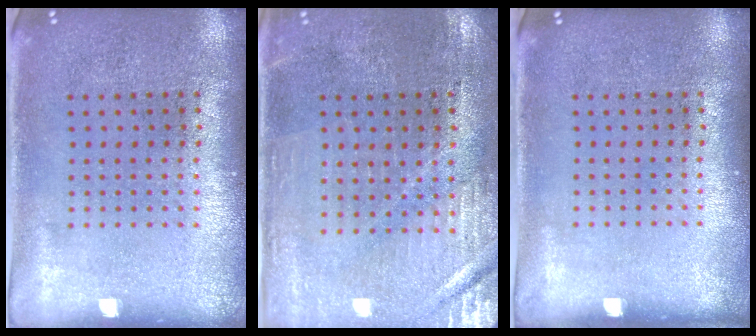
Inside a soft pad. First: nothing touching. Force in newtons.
{"total": 0.7, "press": 0.6, "slide": 0.2}
{"total": 0.0}